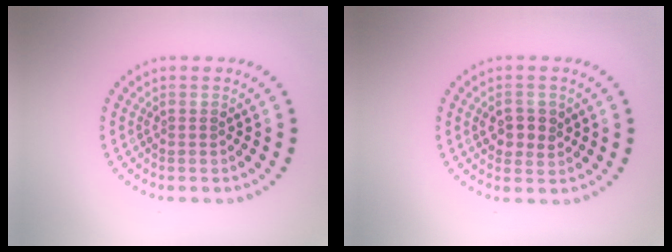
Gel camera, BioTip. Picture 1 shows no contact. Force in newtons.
{"total": 2.5, "press": 2.4, "slide": 0.6}